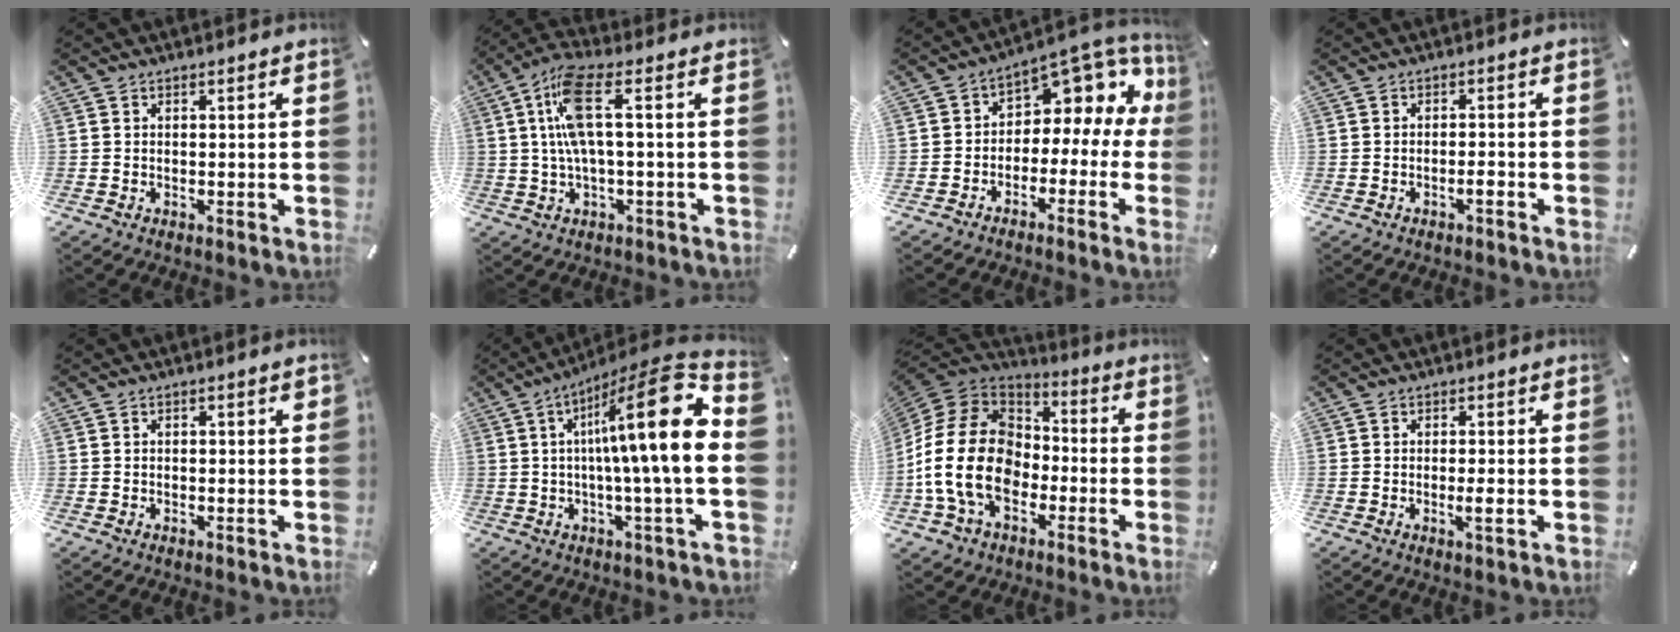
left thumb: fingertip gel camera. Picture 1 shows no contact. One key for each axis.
{"total": 10.2, "fx": 1.2, "fy": 2.7, "fz": 9.8, "tx": -0.200, "ty": -0.002, "tz": 0.018}
{"total": 7.1, "fx": 3.1, "fy": 5.2, "fz": 3.6, "tx": -0.055, "ty": -0.037, "tz": 0.054}
{"total": 2.3, "fx": -1.4, "fy": 0.6, "fz": 1.7, "tx": -0.030, "ty": 0.005, "tz": -0.026}
{"total": 1.2, "fx": -0.1, "fy": 0.5, "fz": 1.1, "tx": -0.021, "ty": 0.002, "tz": -0.003}
{"total": 19.8, "fx": 3.6, "fy": 2.2, "fz": 19.3, "tx": -0.300, "ty": -0.040, "tz": 0.039}
{"total": 19.1, "fx": -5.4, "fy": 14.0, "fz": 11.8, "tx": -0.257, "ty": 0.035, "tz": -0.094}
{"total": 2.5, "fx": -0.4, "fy": 0.5, "fz": 2.5, "tx": -0.041, "ty": -0.003, "tz": -0.008}